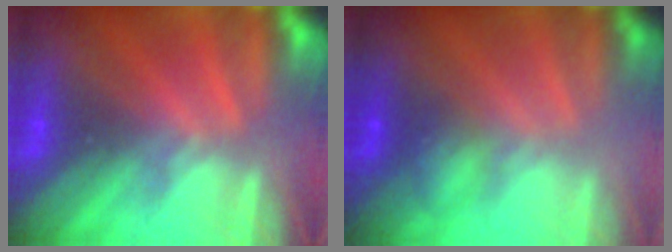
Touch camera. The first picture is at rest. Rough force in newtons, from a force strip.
{"total": 2.8}